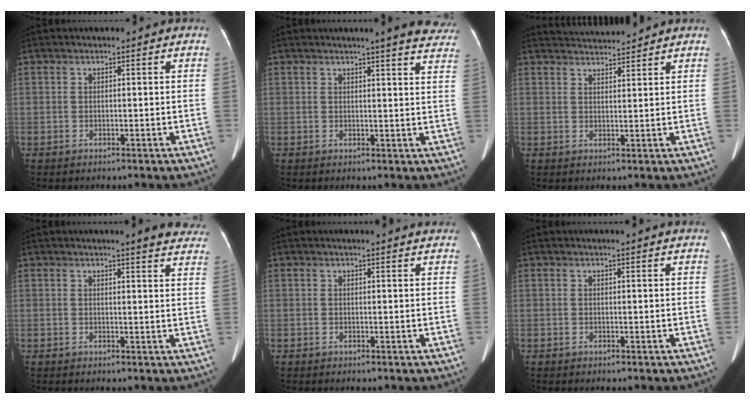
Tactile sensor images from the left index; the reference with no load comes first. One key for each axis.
{"total": 11.1, "fx": 10.0, "fy": 1.0, "fz": 4.7, "tx": -0.032, "ty": -0.024, "tz": 0.087}
{"total": 4.6, "fx": 4.6, "fy": -0.2, "fz": 0.3, "tx": -0.010, "ty": 0.020, "tz": 0.074}
{"total": 9.7, "fx": 9.0, "fy": 0.8, "fz": 3.6, "tx": -0.020, "ty": -0.025, "tz": 0.074}
{"total": 3.0, "fx": 3.0, "fy": -0.1, "fz": 0.5, "tx": -0.008, "ty": -0.001, "tz": 0.022}
{"total": 1.7, "fx": 1.7, "fy": -0.4, "fz": 0.3, "tx": -0.014, "ty": -0.003, "tz": 0.015}